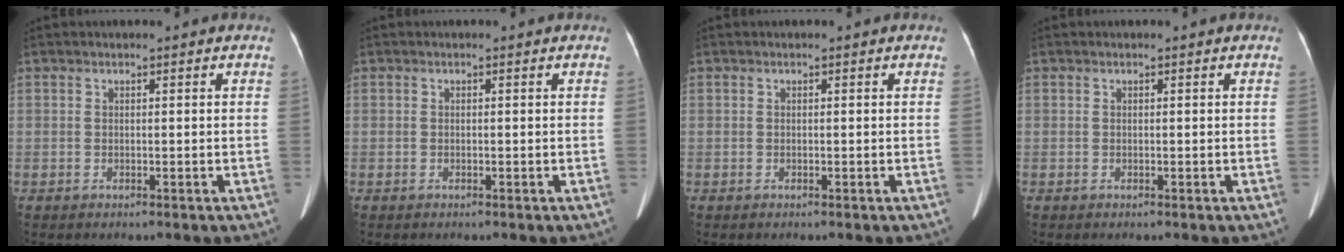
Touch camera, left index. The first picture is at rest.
{"total": 0.0}
{"total": 0.0}
{"total": 0.0}